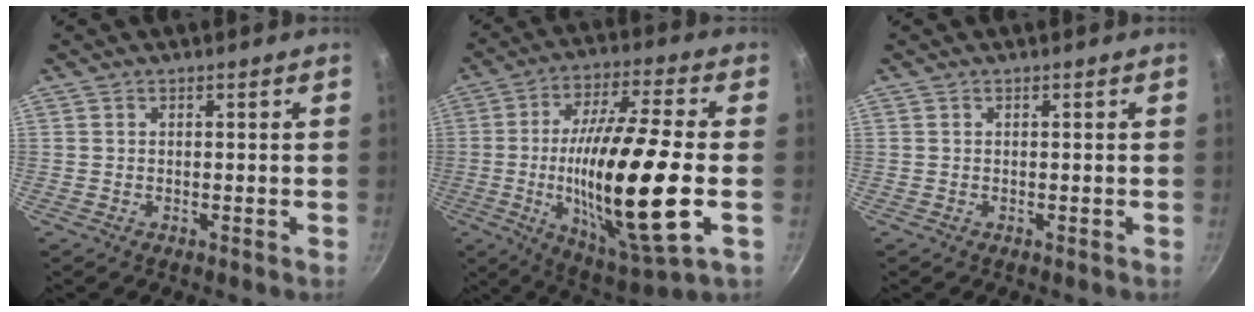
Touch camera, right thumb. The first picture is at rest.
{"total": 23.9, "force": [-3.4, 4.8, 23.1], "torque": [-0.413, 0.005, -0.056]}
{"total": 0.0}